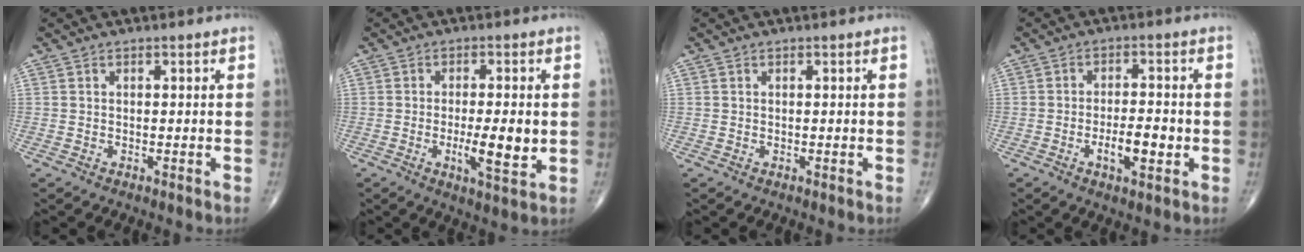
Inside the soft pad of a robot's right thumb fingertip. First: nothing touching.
{"total": 7.6, "force": [-0.9, 2.0, 7.3], "torque": [-0.116, -0.013, -0.014]}
{"total": 0.0}
{"total": 6.5, "force": [-1.8, 2.4, 5.7], "torque": [-0.090, 0.008, -0.028]}